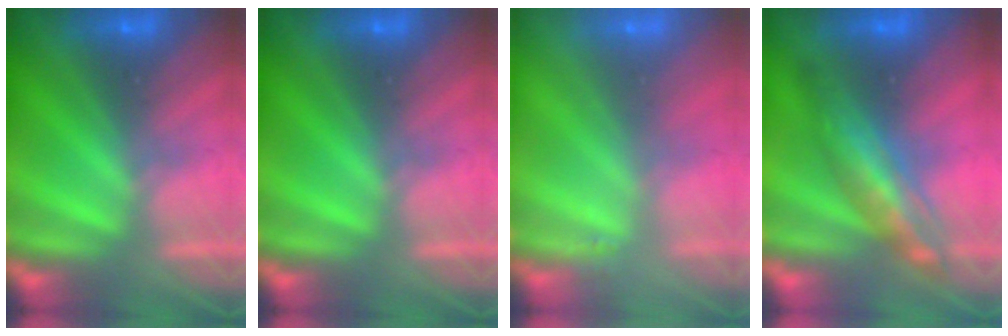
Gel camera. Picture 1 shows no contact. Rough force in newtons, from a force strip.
{"total": 0.0}
{"total": 2.2}
{"total": 2.9}